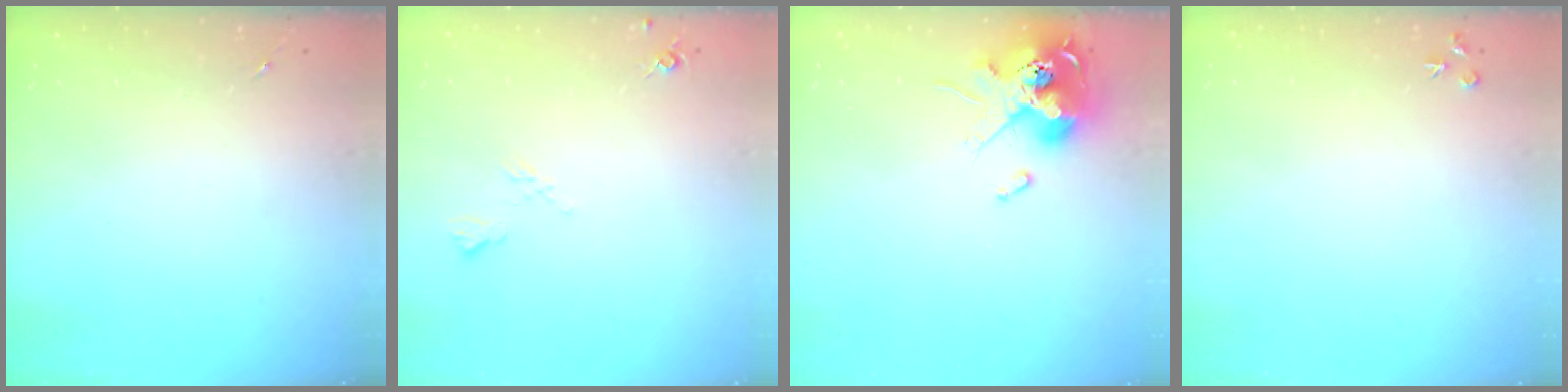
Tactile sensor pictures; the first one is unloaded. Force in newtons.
{"total": 6.2, "press": 6.2, "slide": 1.0}
{"total": 14.0, "press": 13.9, "slide": 1.5}
{"total": 3.5, "press": 3.5, "slide": 0.4}